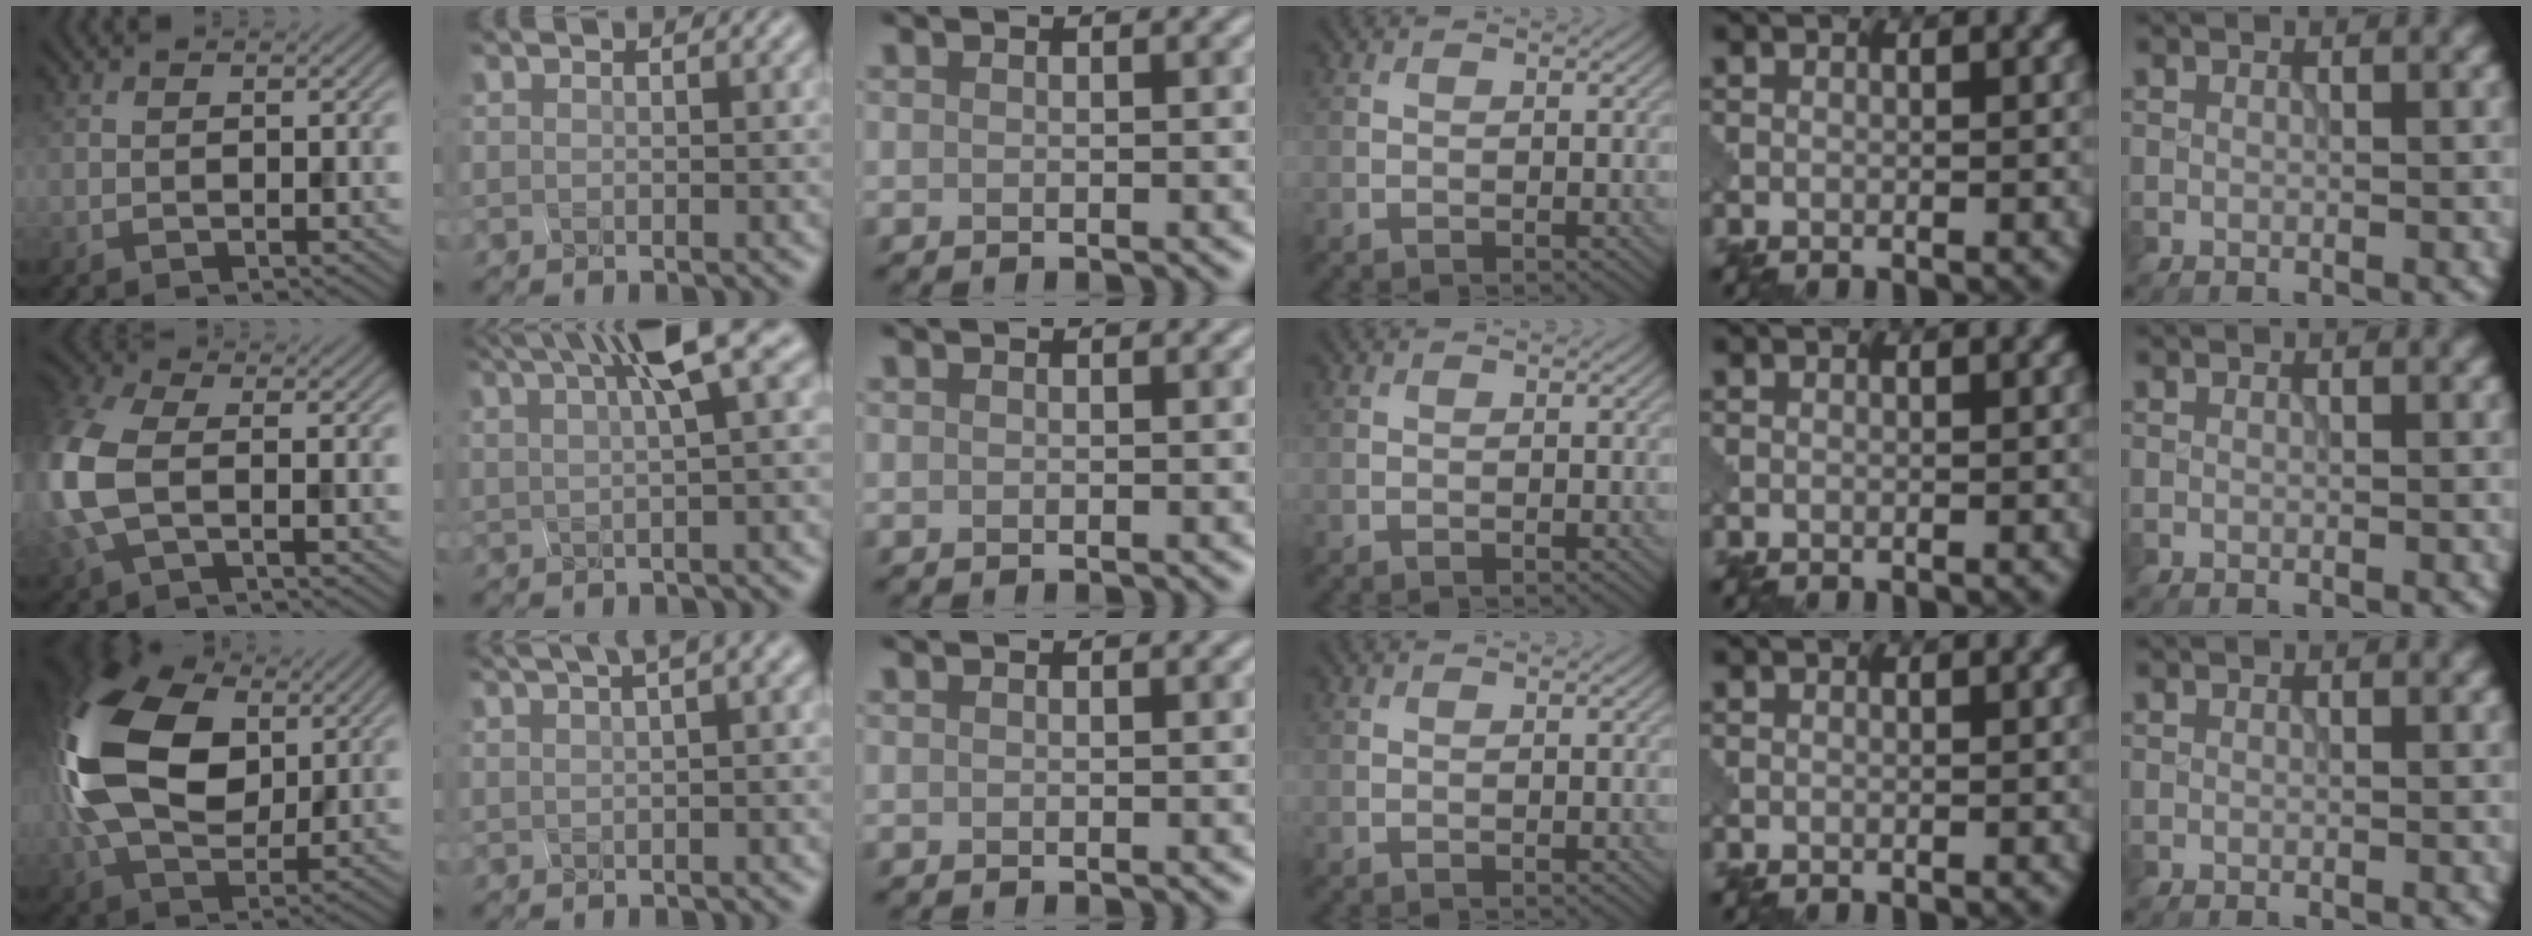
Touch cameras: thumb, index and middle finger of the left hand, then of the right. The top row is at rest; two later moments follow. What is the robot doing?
{"motion": "squeeze", "object": "clothespin"}